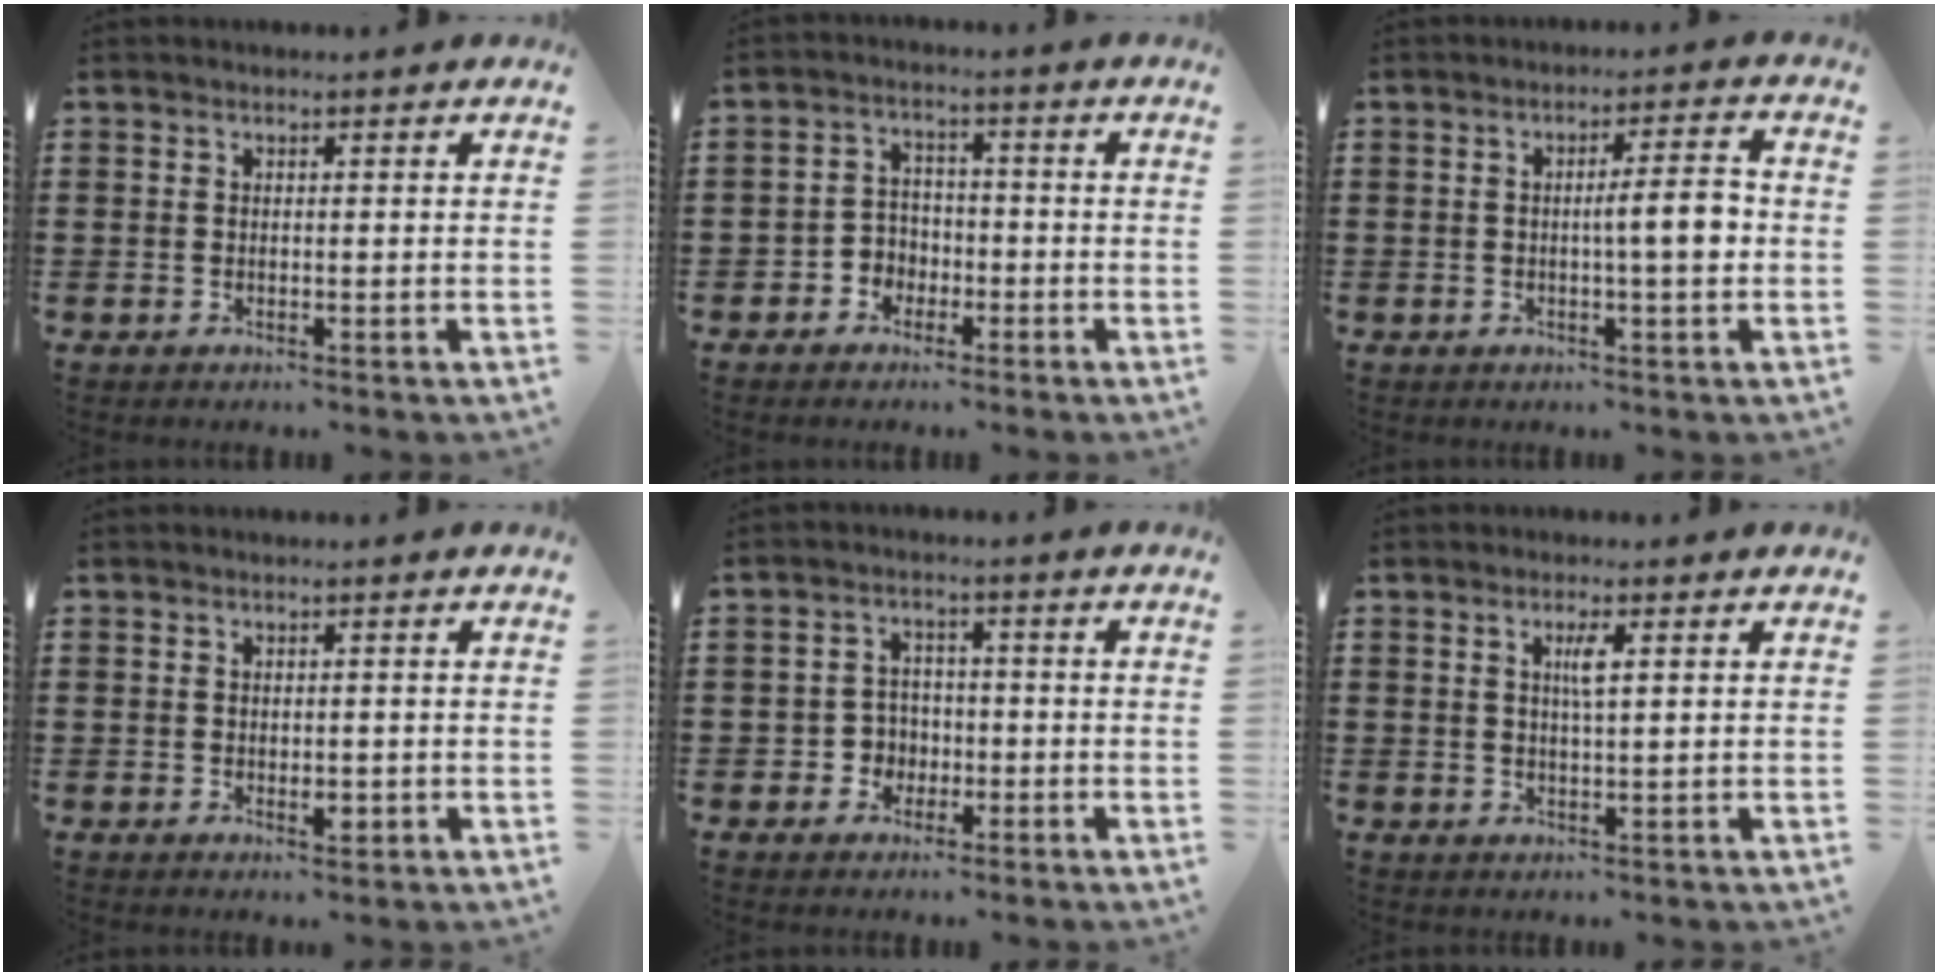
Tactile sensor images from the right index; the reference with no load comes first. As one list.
[{"total": 3.3, "force": [-2.0, 2.4, 0.7], "torque": [-0.024, 0.007, -0.045]}, {"total": 5.4, "force": [-0.3, 0.7, 5.3], "torque": [-0.078, -0.005, -0.014]}, {"total": 1.6, "force": [-0.3, 0.9, 1.3], "torque": [-0.024, 0.000, -0.006]}, {"total": 3.3, "force": [-1.4, 2.8, 1.0], "torque": [-0.029, 0.004, -0.031]}, {"total": 2.3, "force": [0.6, 0.3, 2.2], "torque": [-0.045, 0.003, 0.008]}]